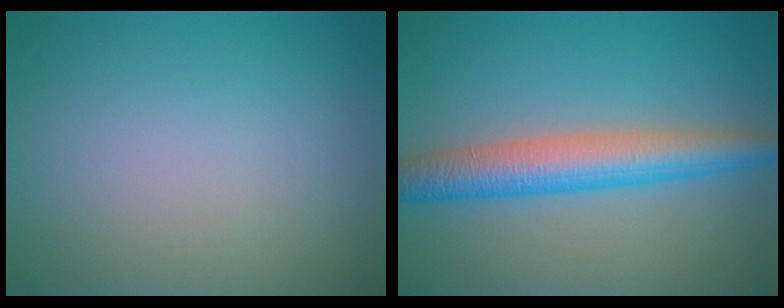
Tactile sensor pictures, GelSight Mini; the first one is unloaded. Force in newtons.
{"total": 5.5, "press": 5.5, "slide": 0.1}